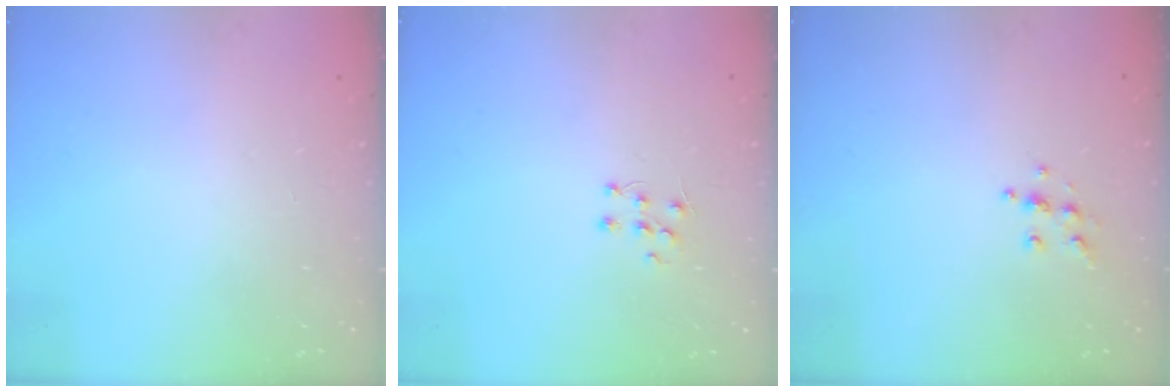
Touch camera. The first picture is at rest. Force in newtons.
{"total": 4.9, "press": 4.9, "slide": 0.4}
{"total": 6.4, "press": 6.4, "slide": 0.6}